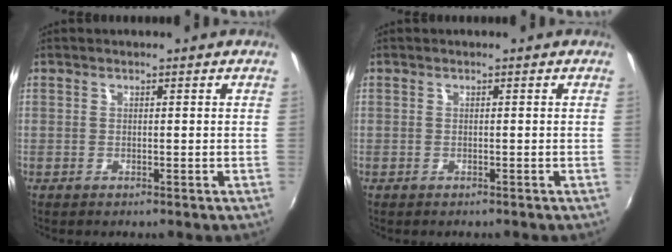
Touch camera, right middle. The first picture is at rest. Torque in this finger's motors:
{"motor_torque": [0.01, -0.06, -0.01, 0.00]}